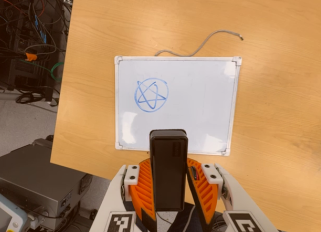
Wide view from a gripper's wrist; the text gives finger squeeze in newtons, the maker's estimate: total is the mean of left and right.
{"total": 5.1, "left": 4.4, "right": 5.9}